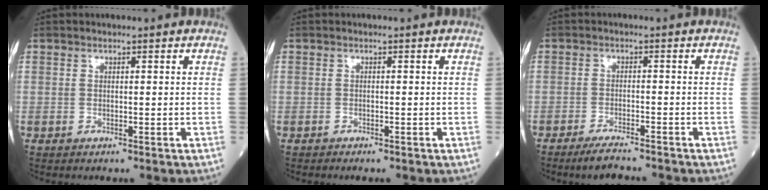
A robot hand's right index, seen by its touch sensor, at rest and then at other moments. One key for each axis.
{"total": 1.3, "fx": -1.1, "fy": 0.4, "fz": 0.5, "tx": -0.012, "ty": -0.002, "tz": -0.013}
{"total": 4.6, "fx": -4.1, "fy": 0.4, "fz": 2.0, "tx": -0.039, "ty": -0.012, "tz": -0.073}